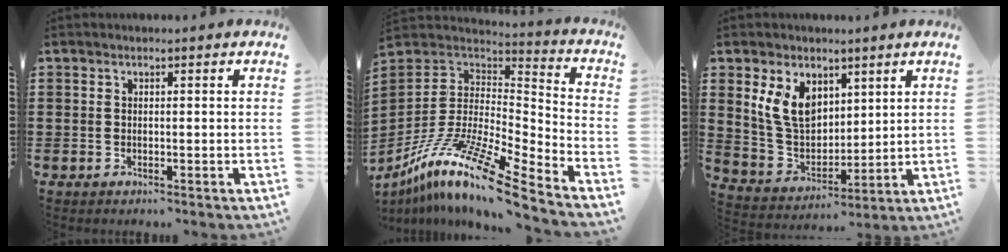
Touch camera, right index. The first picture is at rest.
{"total": 13.6, "force": [-9.3, 2.2, 9.7], "torque": [-0.202, 0.006, -0.183]}
{"total": 8.8, "force": [4.0, 6.2, 4.9], "torque": [-0.134, 0.008, 0.074]}